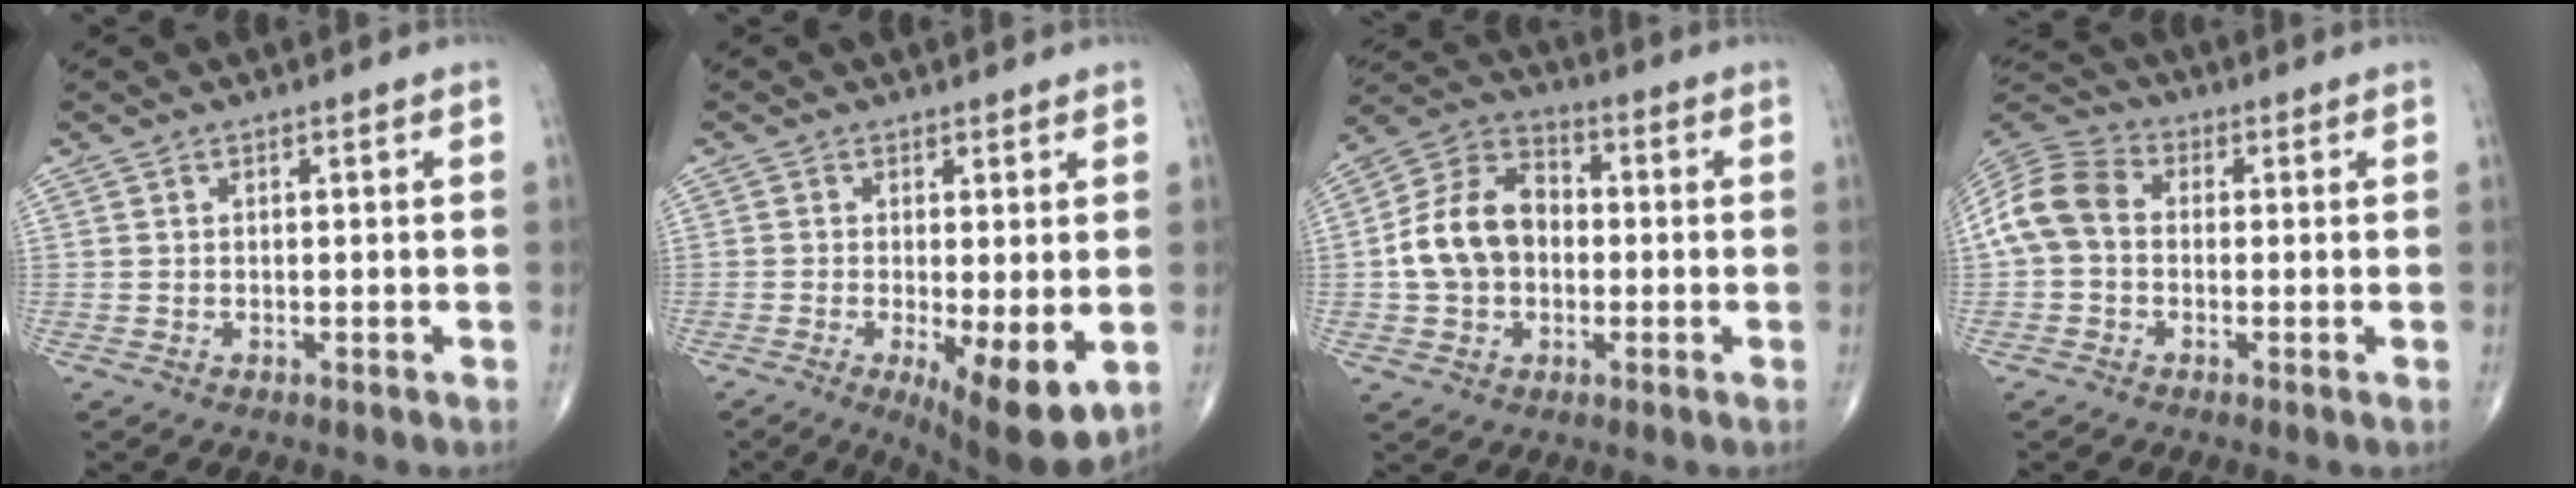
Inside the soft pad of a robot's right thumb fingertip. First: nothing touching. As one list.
[{"total": 10.3, "force": [-2.4, 3.2, 9.5], "torque": [-0.143, -0.026, -0.031]}, {"total": 13.0, "force": [-0.7, 9.8, 8.5], "torque": [-0.137, 0.035, -0.021]}, {"total": 9.6, "force": [-0.2, 7.3, 6.2], "torque": [-0.123, 0.029, -0.018]}]